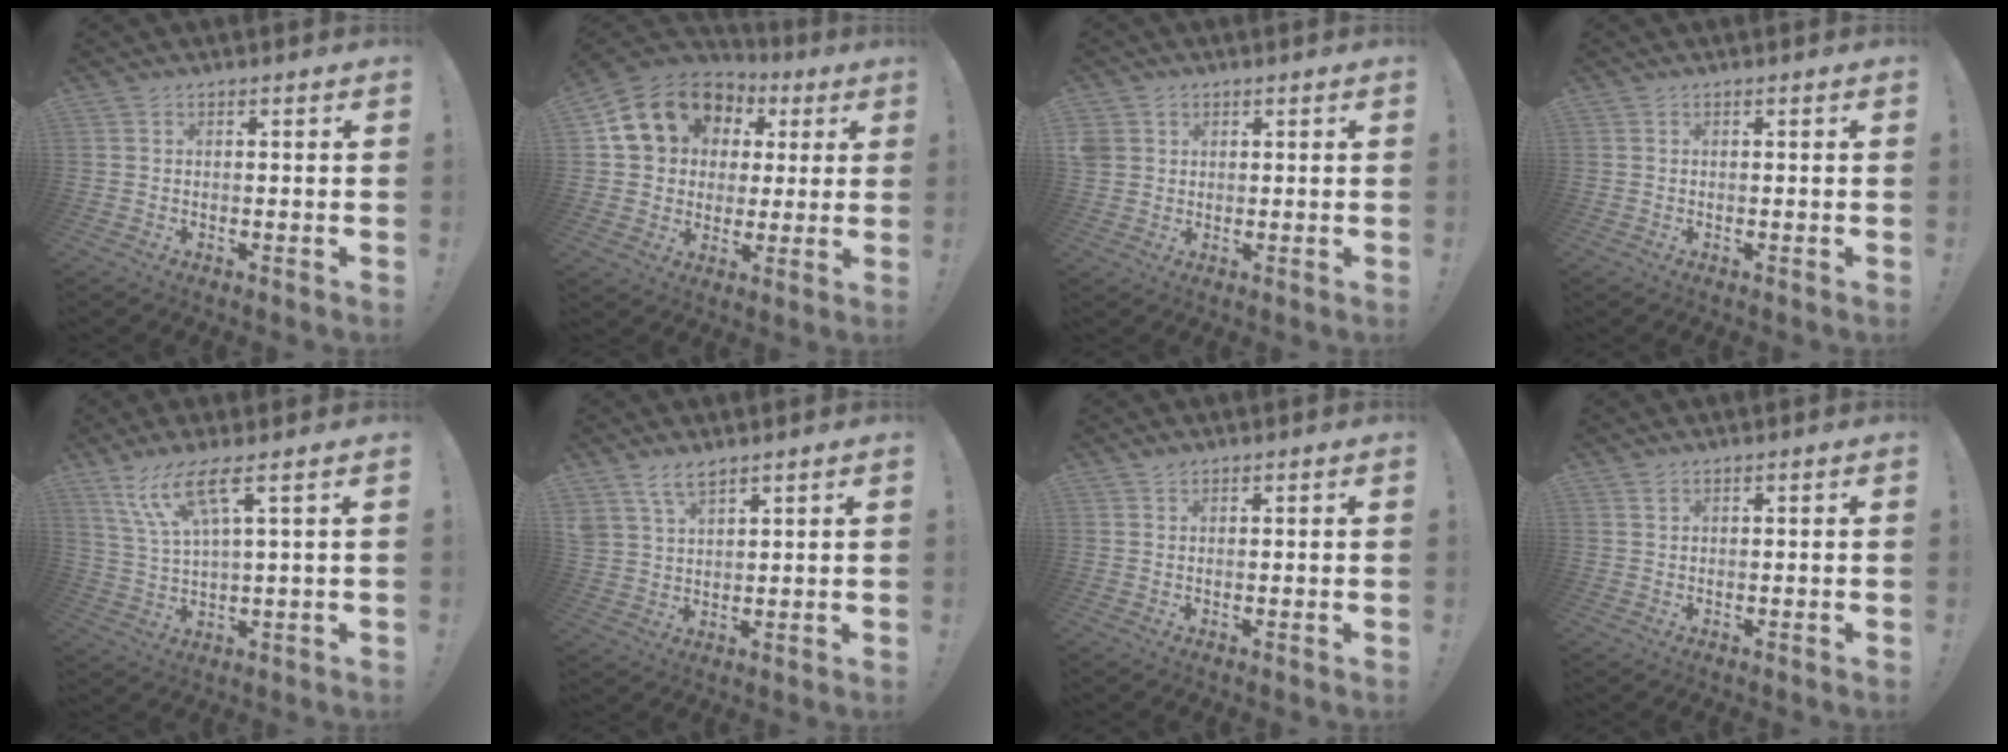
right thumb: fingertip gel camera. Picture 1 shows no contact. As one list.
[{"total": 17.0, "force": [6.6, 13.8, 7.5], "torque": [-0.110, -0.026, 0.141]}, {"total": 3.6, "force": [1.5, 3.1, 1.1], "torque": [-0.021, 0.002, 0.032]}, {"total": 0.0}, {"total": 10.5, "force": [5.8, 1.8, 8.6], "torque": [-0.167, -0.017, 0.102]}, {"total": 6.0, "force": [4.6, 2.4, 3.1], "torque": [-0.058, -0.020, 0.087]}, {"total": 0.9, "force": [0.8, 0.3, 0.3], "torque": [0.000, -0.002, 0.013]}, {"total": 1.1, "force": [0.8, 0.6, 0.5], "torque": [-0.005, -0.002, 0.013]}]